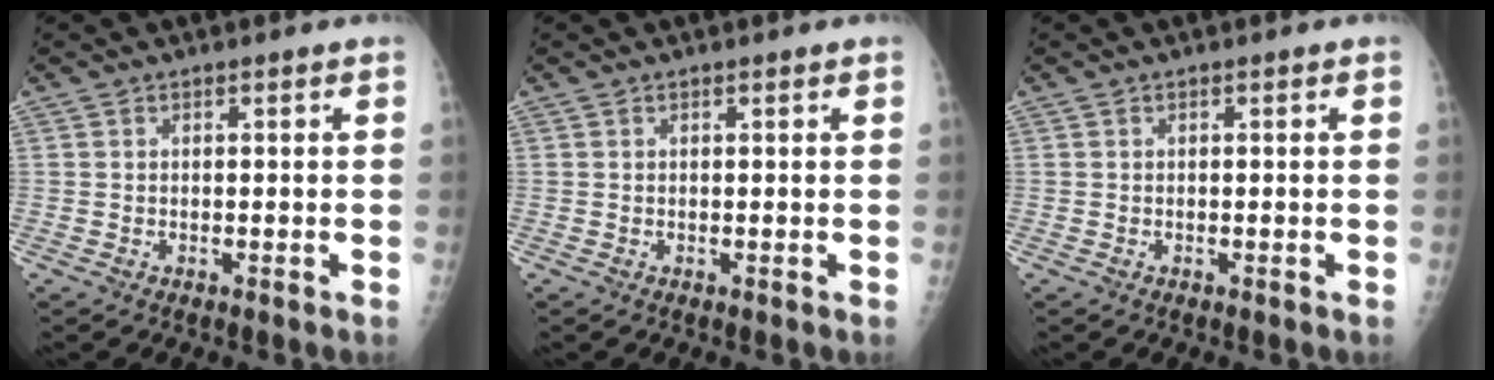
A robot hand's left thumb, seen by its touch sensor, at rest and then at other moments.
{"total": 0.0}
{"total": 0.0}